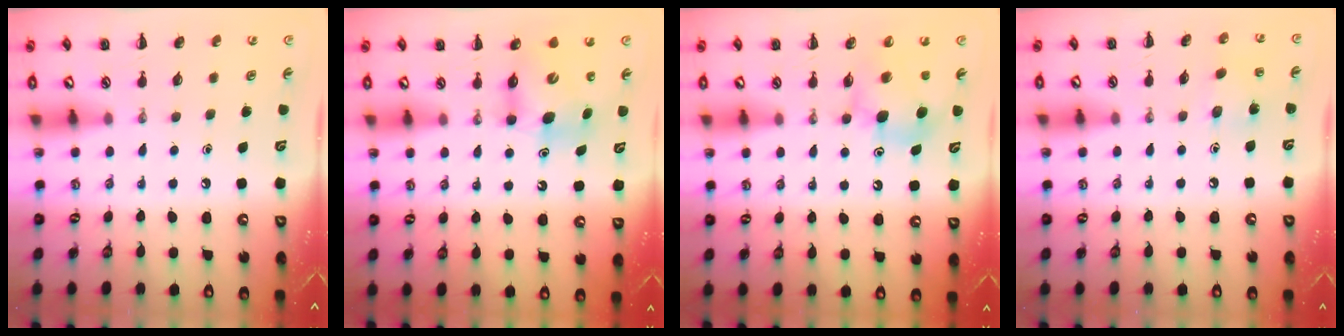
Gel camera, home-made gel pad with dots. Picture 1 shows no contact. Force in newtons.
{"total": 7.8, "press": 7.8, "slide": 0.9}
{"total": 8.4, "press": 8.3, "slide": 1.0}
{"total": 4.5, "press": 4.5, "slide": 0.5}